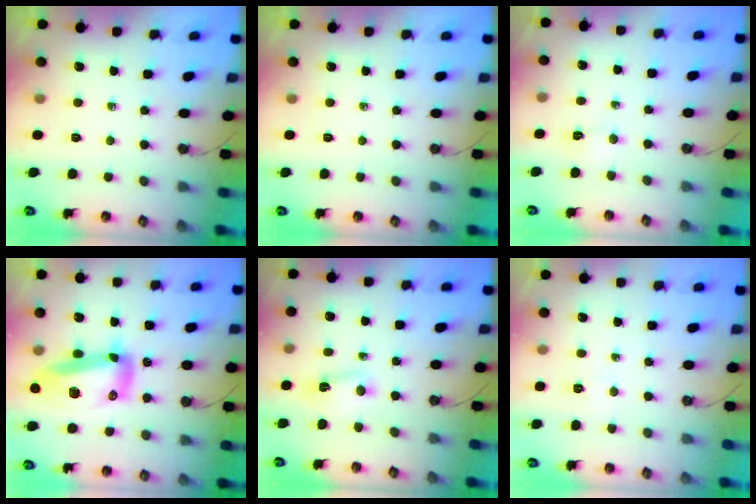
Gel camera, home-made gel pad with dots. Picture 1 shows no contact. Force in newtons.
{"total": 0.0}
{"total": 2.5, "press": 2.5, "slide": 0.5}
{"total": 18.4, "press": 18.3, "slide": 1.8}
{"total": 2.4, "press": 2.3, "slide": 0.6}
{"total": 3.6, "press": 3.6, "slide": 0.4}